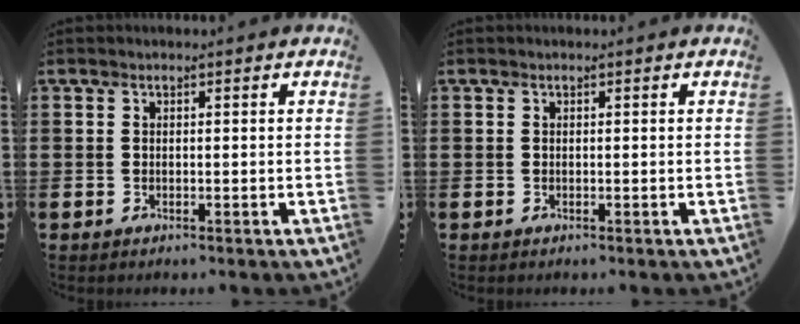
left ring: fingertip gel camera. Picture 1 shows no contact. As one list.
[{"total": 0.0}]